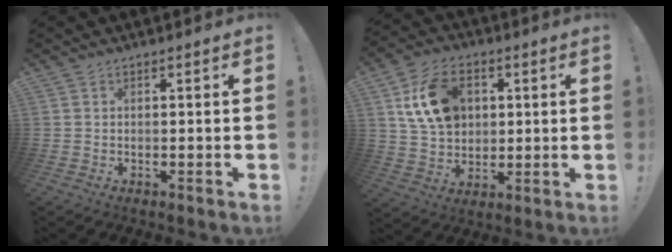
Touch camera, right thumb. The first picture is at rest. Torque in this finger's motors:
{"motor_torque": [1.58, 1.66, 0.36, -0.09, 0.06]}